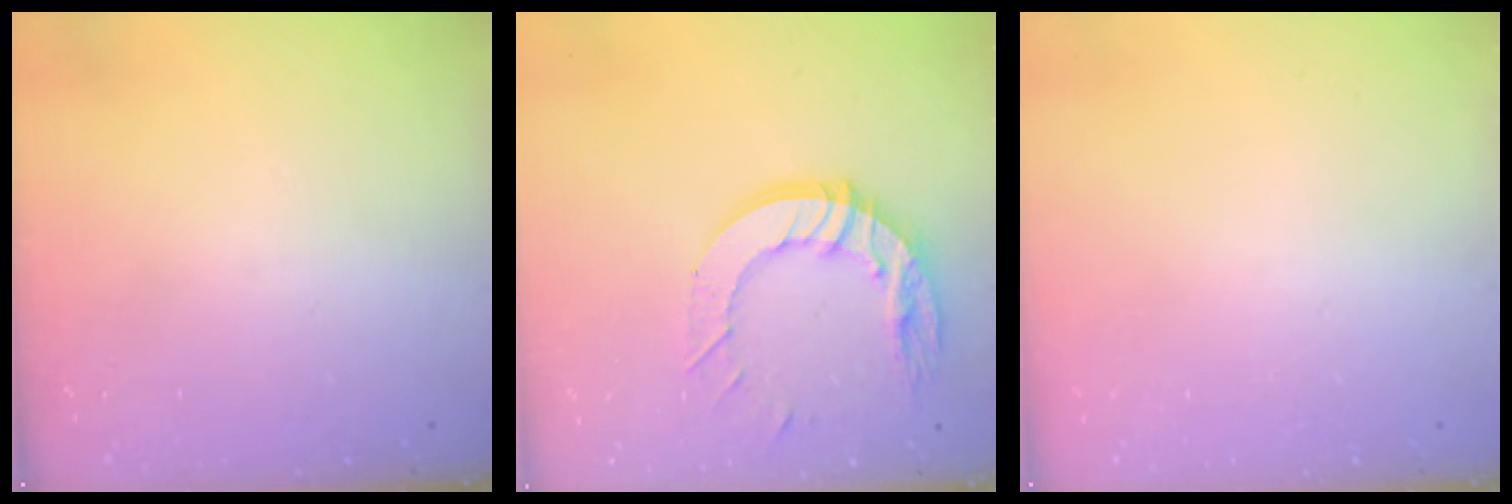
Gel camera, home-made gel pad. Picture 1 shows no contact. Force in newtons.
{"total": 14.0, "press": 13.9, "slide": 1.5}
{"total": 0.0}